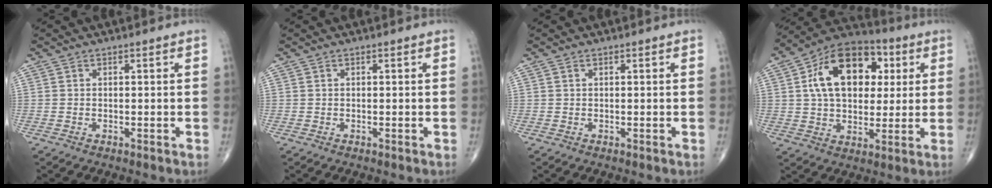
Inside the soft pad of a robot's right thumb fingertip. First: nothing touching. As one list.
[{"total": 0.0}, {"total": 0.0}, {"total": 18.5, "force": [4.6, 12.1, 13.2], "torque": [-0.181, 0.009, 0.071]}]